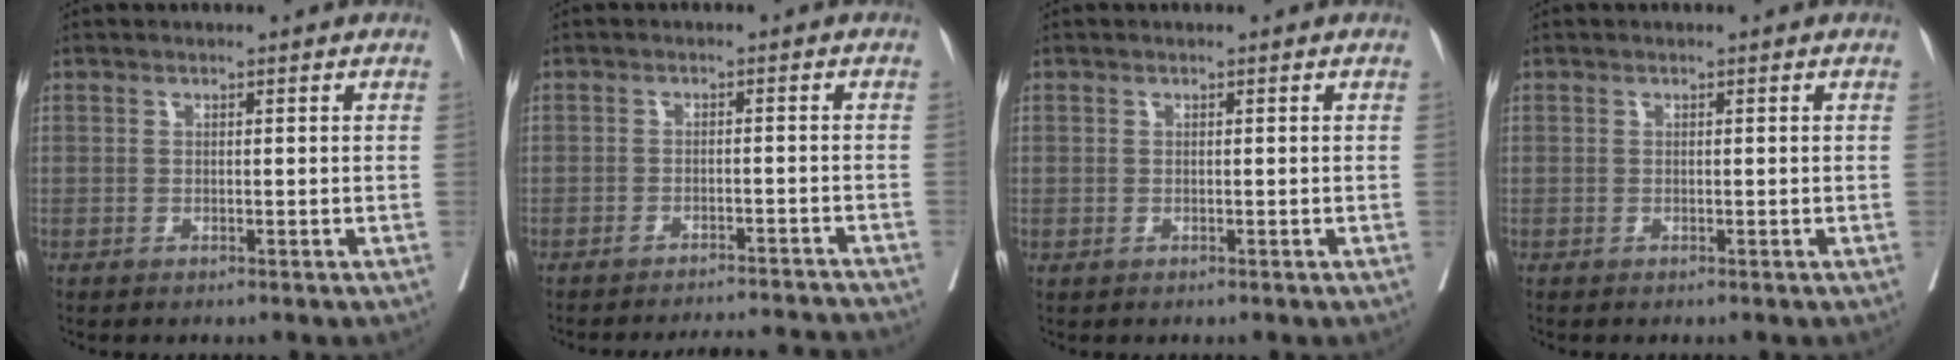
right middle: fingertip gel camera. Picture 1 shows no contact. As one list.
[{"total": 10.0, "force": [-9.9, 0.1, 1.3], "torque": [-0.007, 0.011, -0.117]}, {"total": 0.0}, {"total": 0.0}]